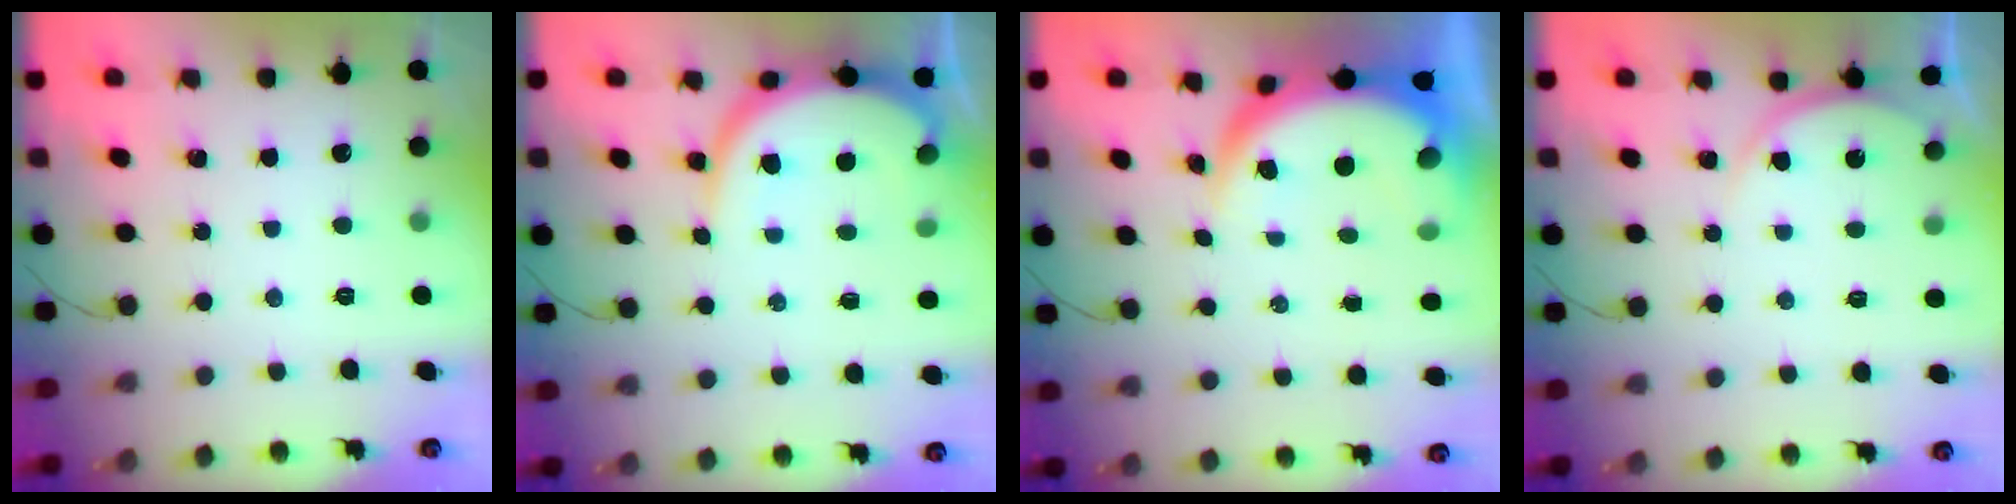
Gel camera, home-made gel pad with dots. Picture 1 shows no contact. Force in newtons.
{"total": 9.0, "press": 9.0, "slide": 1.0}
{"total": 8.3, "press": 8.3, "slide": 0.6}
{"total": 3.7, "press": 3.7, "slide": 0.6}